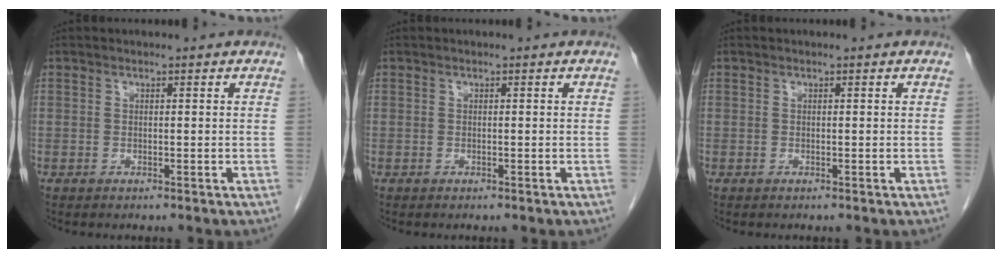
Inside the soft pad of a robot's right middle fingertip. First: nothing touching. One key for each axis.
{"total": 0.0}
{"total": 0.0}